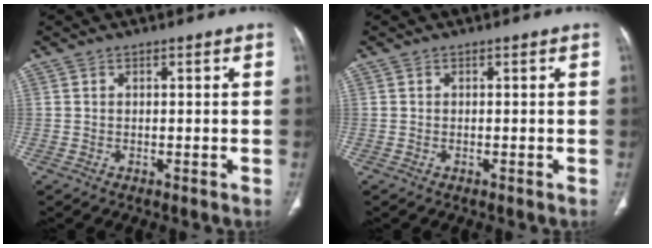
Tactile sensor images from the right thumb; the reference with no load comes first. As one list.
[{"total": 0.0}]